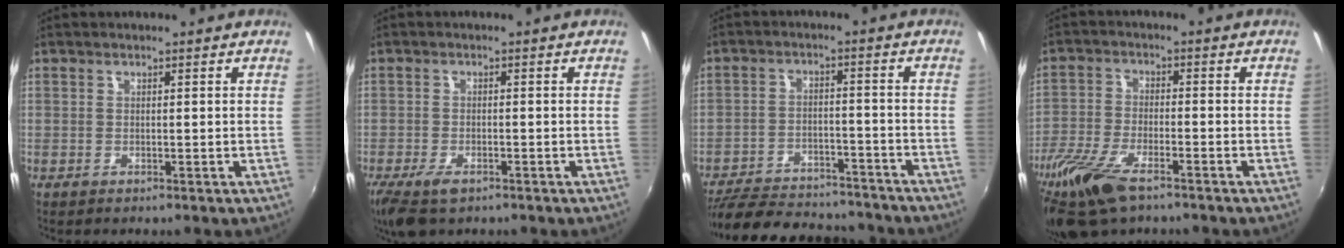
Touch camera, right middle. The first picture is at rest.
{"total": 6.9, "force": [-4.7, 2.7, 4.3], "torque": [-0.108, -0.028, -0.085]}
{"total": 20.8, "force": [-18.0, 6.7, 8.0], "torque": [-0.174, 0.006, -0.247]}
{"total": 14.1, "force": [-9.7, 4.9, 9.0], "torque": [-0.214, -0.041, -0.190]}